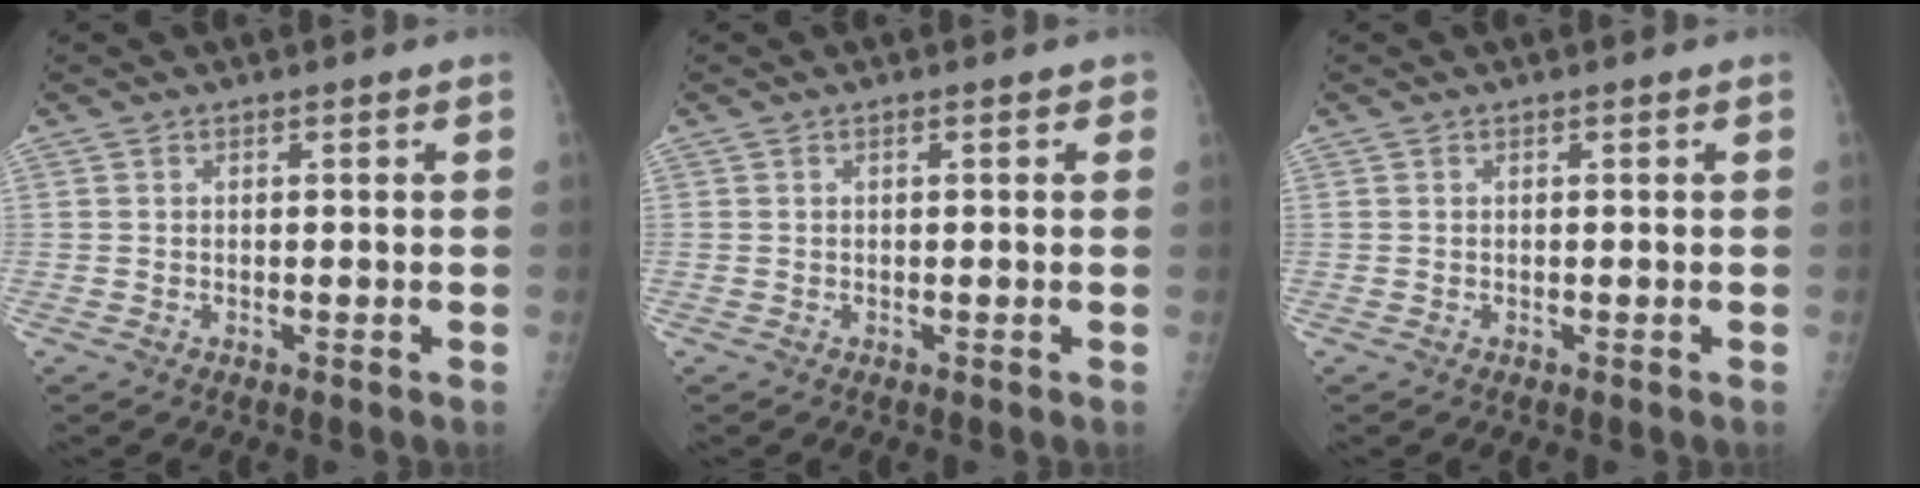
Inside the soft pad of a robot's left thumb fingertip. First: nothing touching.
{"total": 0.9, "force": [0.4, 0.5, 0.6], "torque": [-0.001, 0.000, 0.002]}
{"total": 0.0}